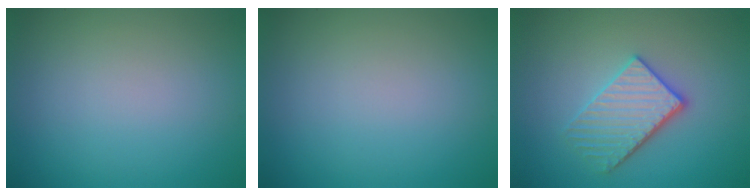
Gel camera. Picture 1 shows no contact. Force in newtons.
{"total": 0.0}
{"total": 3.7, "press": 3.3, "slide": 1.6}